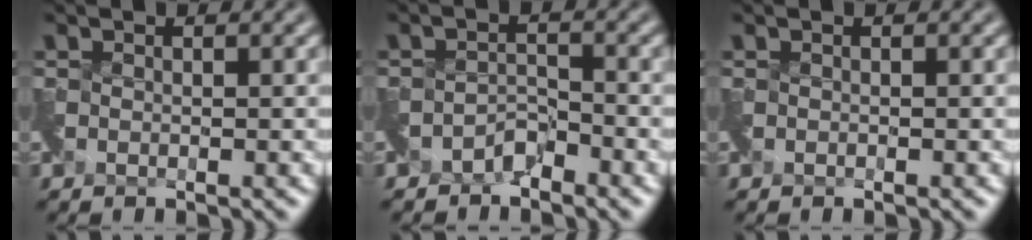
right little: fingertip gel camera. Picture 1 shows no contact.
{"total": 1.4, "force": [-1.4, 0.2, 0.0], "torque": [-0.005, 0.003, -0.027]}
{"total": 0.0}